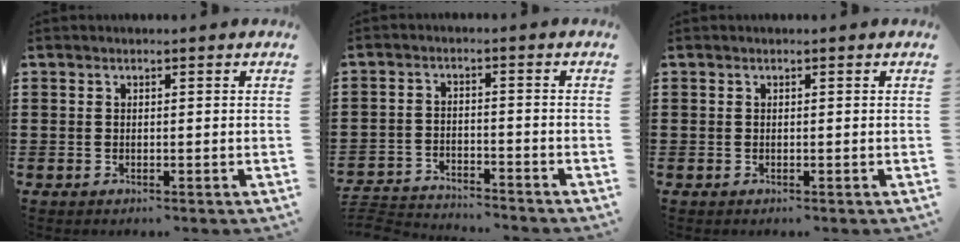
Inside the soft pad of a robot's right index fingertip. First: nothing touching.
{"total": 4.0, "force": [-4.0, 0.2, 0.0], "torque": [-0.013, -0.001, -0.087]}
{"total": 0.0}